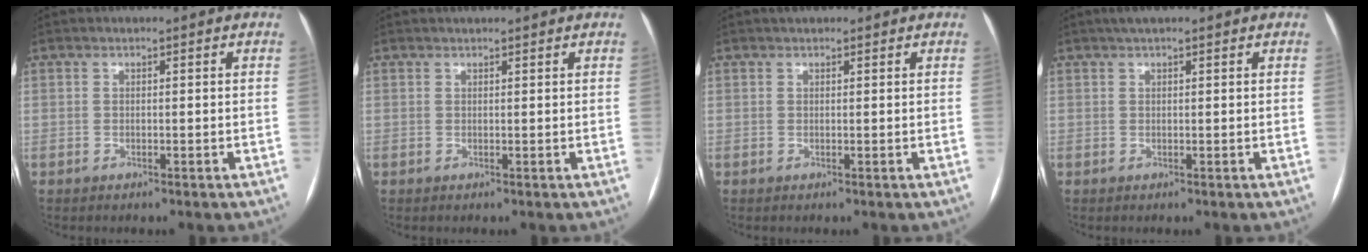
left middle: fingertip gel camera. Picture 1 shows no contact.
{"total": 2.0, "force": [1.8, 0.2, 0.9], "torque": [-0.009, 0.019, 0.027]}
{"total": 1.5, "force": [1.2, 0.6, 0.5], "torque": [-0.008, 0.018, 0.018]}
{"total": 2.8, "force": [2.1, 0.6, 1.8], "torque": [-0.027, 0.022, 0.033]}